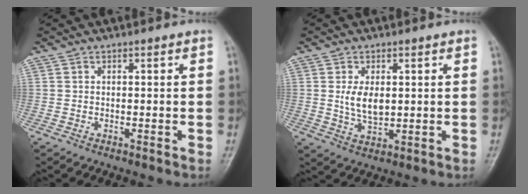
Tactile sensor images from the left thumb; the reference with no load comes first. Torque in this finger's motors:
{"motor_torque": [-0.26, 0.44, 0.67, 0.04, 0.16]}